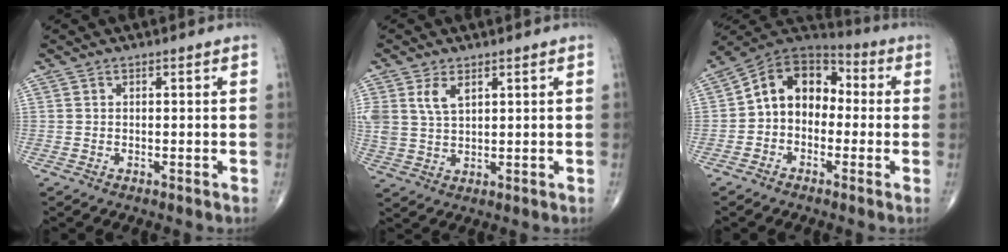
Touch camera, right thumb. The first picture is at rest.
{"total": 5.7, "force": [2.6, 3.3, 4.0], "torque": [-0.079, -0.004, 0.060]}
{"total": 11.9, "force": [-0.5, 9.0, 7.8], "torque": [-0.093, 0.044, -0.028]}